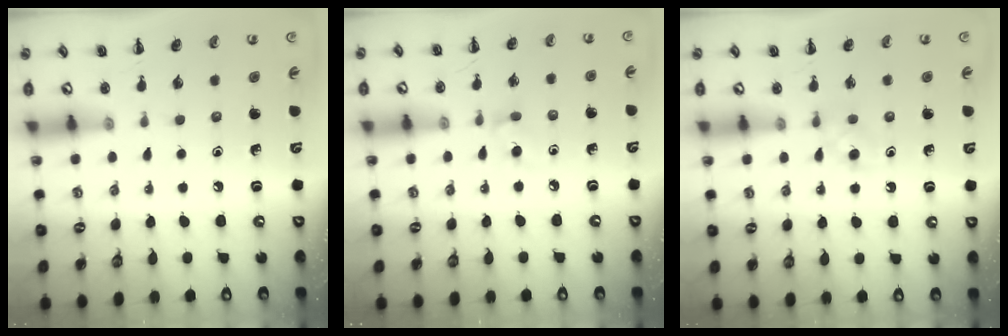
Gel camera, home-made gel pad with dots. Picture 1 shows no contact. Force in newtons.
{"total": 4.7, "press": 4.3, "slide": 1.8}
{"total": 3.0, "press": 2.7, "slide": 1.2}